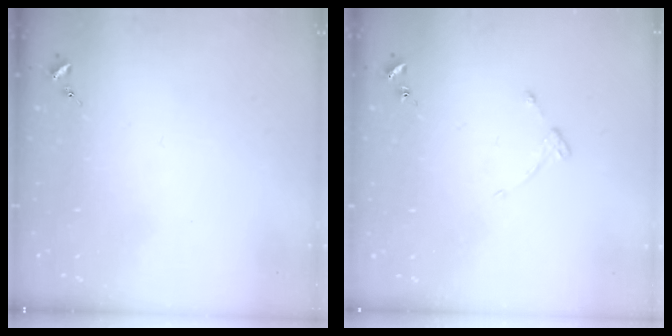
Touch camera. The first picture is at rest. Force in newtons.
{"total": 3.6, "press": 3.6, "slide": 0.6}